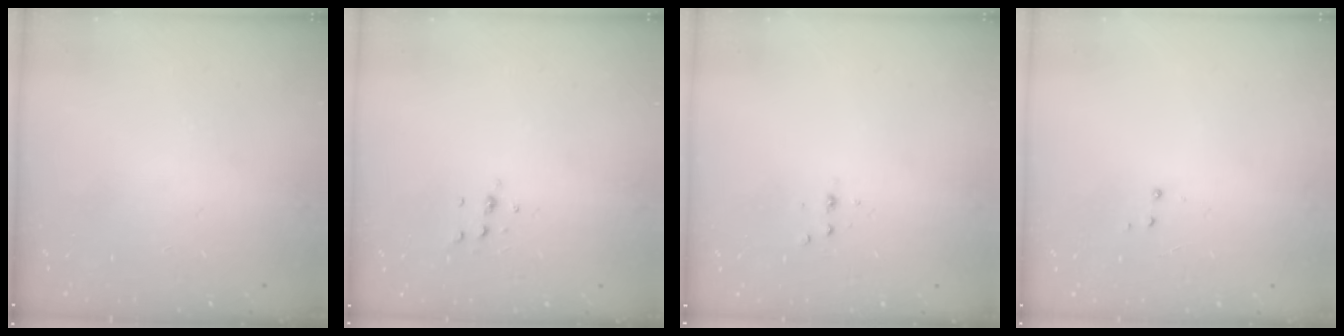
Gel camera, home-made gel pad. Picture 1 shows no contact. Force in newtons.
{"total": 4.5, "press": 4.3, "slide": 1.3}
{"total": 2.3, "press": 2.3, "slide": 0.3}
{"total": 3.0, "press": 2.9, "slide": 0.6}